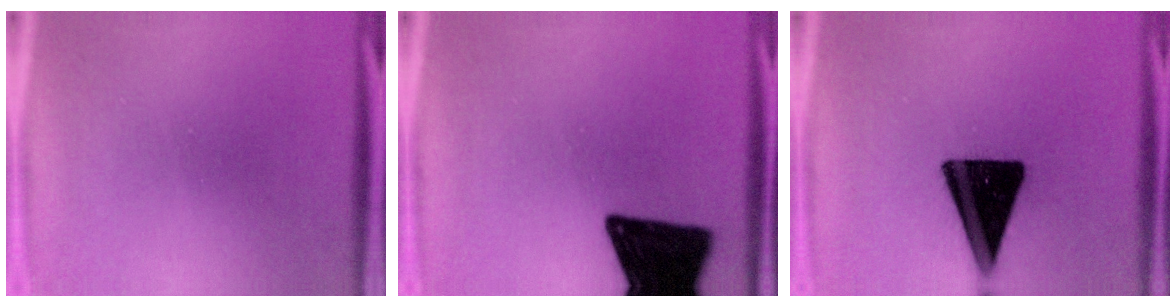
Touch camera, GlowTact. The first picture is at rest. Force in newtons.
{"total": 19.5}
{"total": 19.4}